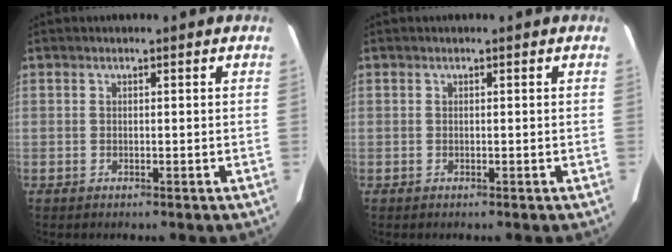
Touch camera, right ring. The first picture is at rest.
{"total": 0.0}